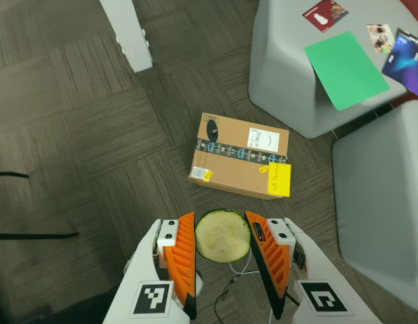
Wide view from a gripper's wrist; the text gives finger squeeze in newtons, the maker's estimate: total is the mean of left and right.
{"total": 7.5, "left": 7.8, "right": 7.2}